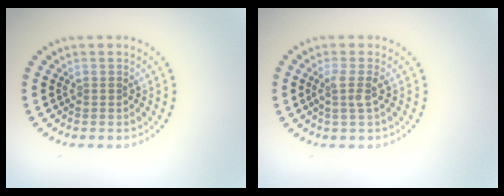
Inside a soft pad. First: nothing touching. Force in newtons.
{"total": 1.8, "press": 1.4, "slide": 1.2}